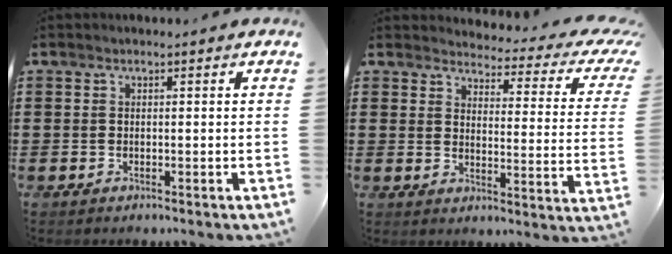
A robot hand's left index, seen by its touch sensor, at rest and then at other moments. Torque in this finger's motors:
{"motor_torque": [1.19, -0.95, 0.03, -0.16]}